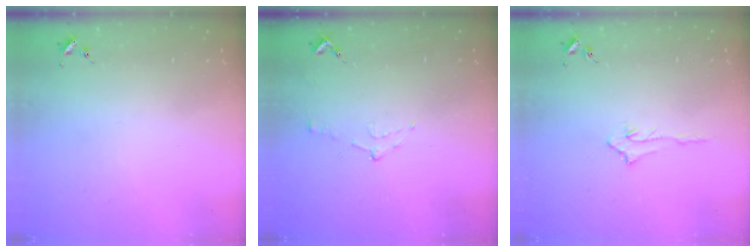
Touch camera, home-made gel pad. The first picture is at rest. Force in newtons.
{"total": 7.0, "press": 7.0, "slide": 0.8}
{"total": 3.6, "press": 3.5, "slide": 0.7}